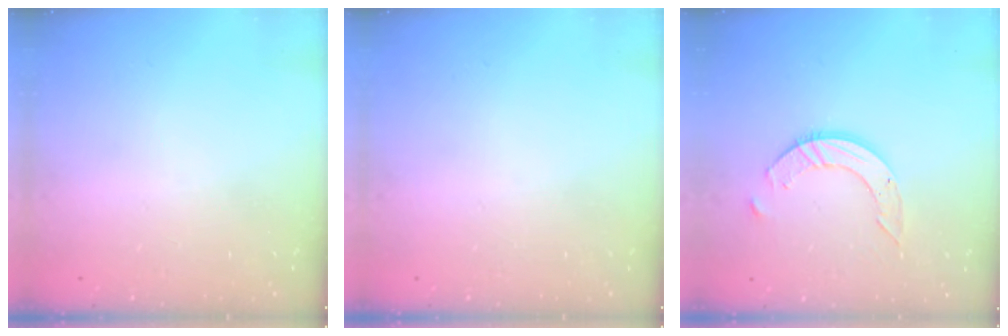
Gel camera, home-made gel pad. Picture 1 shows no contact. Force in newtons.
{"total": 0.0}
{"total": 7.9, "press": 7.8, "slide": 0.7}